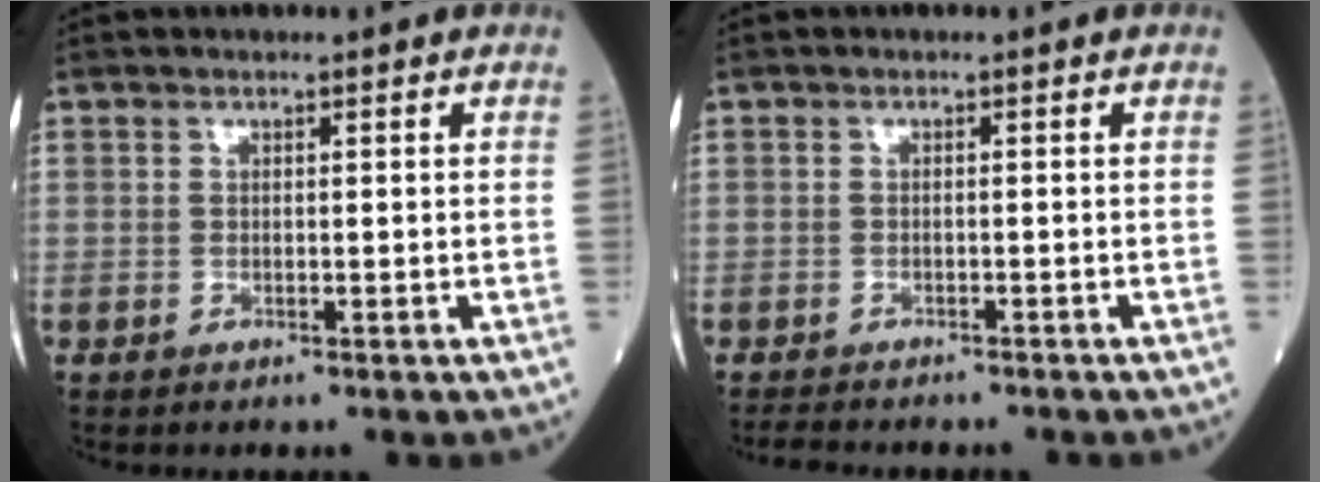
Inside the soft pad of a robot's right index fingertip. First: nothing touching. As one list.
[{"total": 3.6, "force": [-3.3, 1.1, 0.9], "torque": [-0.014, -0.008, -0.049]}]